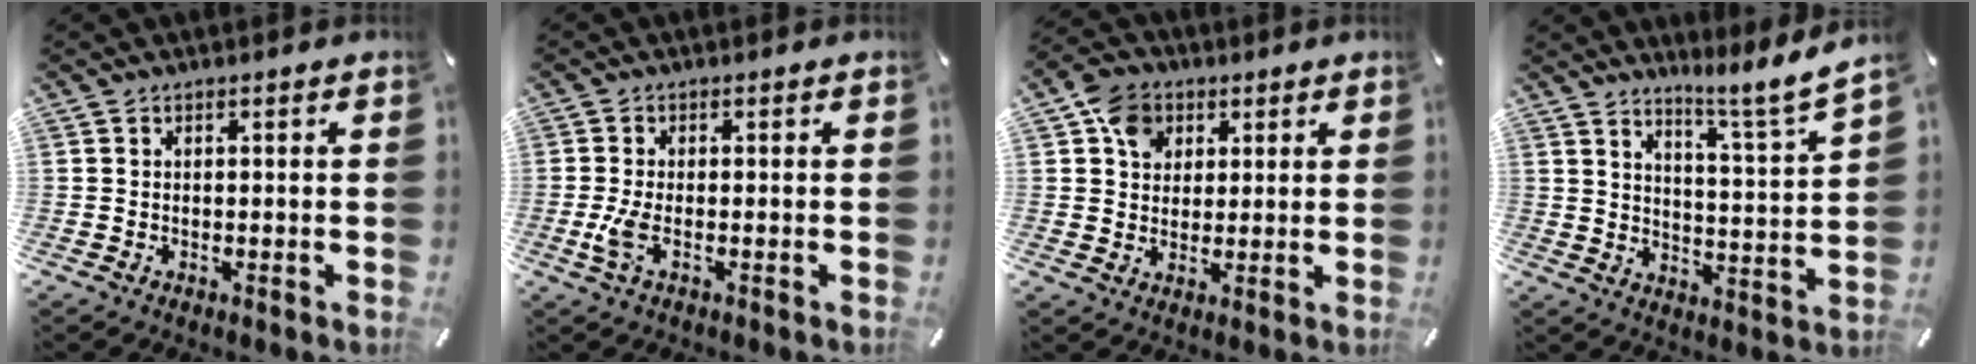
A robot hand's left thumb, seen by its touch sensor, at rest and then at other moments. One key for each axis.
{"total": 3.8, "fx": -0.9, "fy": 1.5, "fz": 3.4, "tx": -0.076, "ty": -0.004, "tz": -0.018}
{"total": 8.2, "fx": 2.6, "fy": 7.1, "fz": 3.2, "tx": -0.046, "ty": 0.007, "tz": 0.050}
{"total": 7.9, "fx": 7.1, "fy": -0.2, "fz": 3.5, "tx": -0.051, "ty": -0.066, "tz": 0.116}